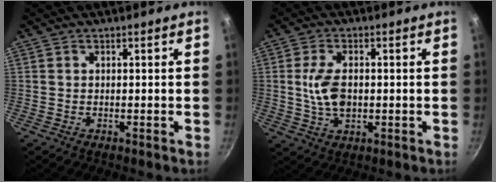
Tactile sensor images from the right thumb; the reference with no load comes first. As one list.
[{"total": 7.1, "force": [0.2, 4.1, 5.8], "torque": [-0.107, 0.000, 0.004]}]